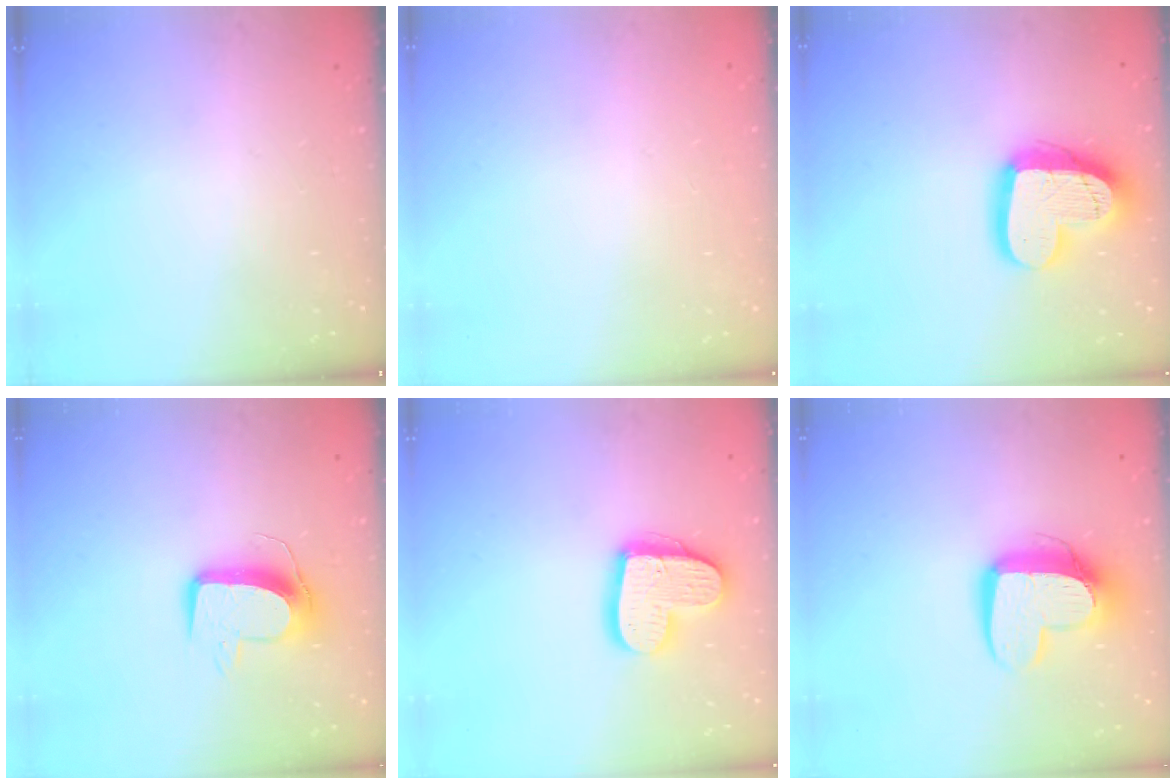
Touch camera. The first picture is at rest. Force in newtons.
{"total": 0.6, "press": 0.6, "slide": 0.1}
{"total": 18.8, "press": 18.7, "slide": 1.8}
{"total": 11.0, "press": 10.9, "slide": 0.7}
{"total": 16.6, "press": 16.6, "slide": 1.4}
{"total": 12.2, "press": 12.1, "slide": 0.8}